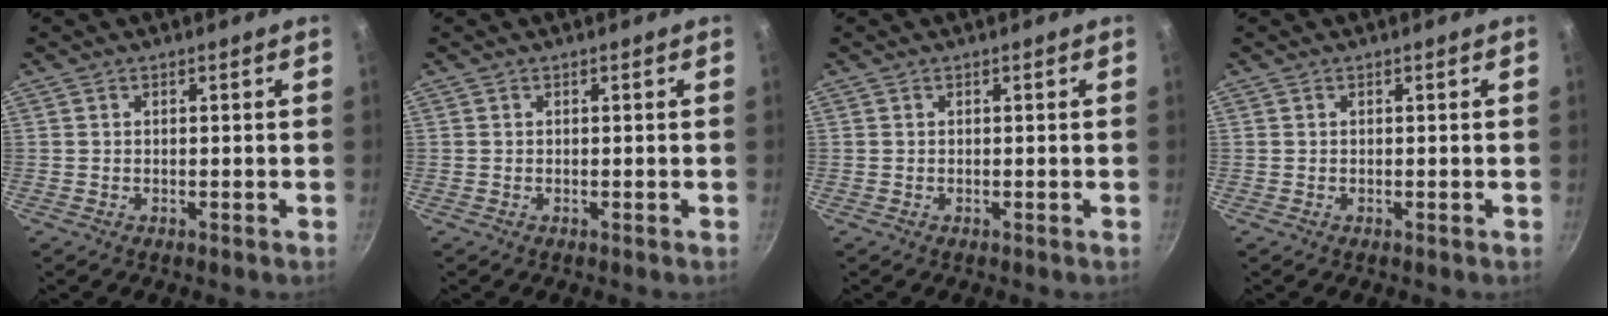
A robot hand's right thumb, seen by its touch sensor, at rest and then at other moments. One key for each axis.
{"total": 0.0}
{"total": 0.0}
{"total": 0.0}